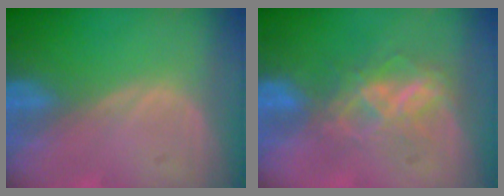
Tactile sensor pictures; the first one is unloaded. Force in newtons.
{"total": 6.8, "press": 6.1, "slide": 3.1}